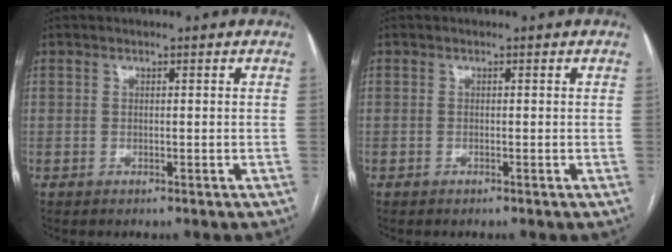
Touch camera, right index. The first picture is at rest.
{"total": 0.0}